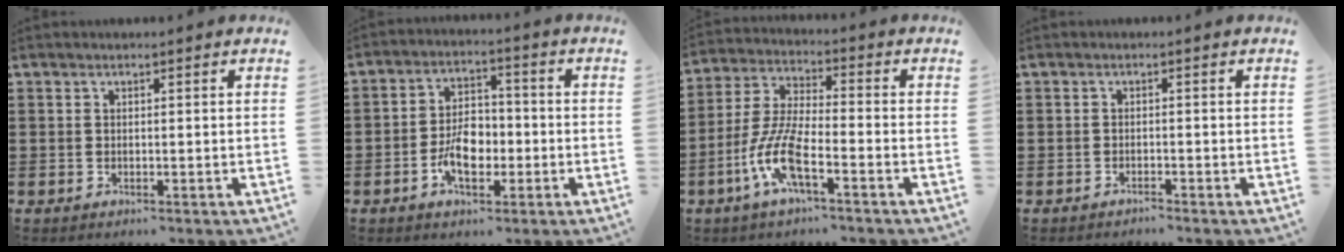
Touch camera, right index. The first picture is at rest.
{"total": 6.7, "force": [-2.0, 4.0, 5.0], "torque": [-0.091, 0.004, -0.038]}
{"total": 8.8, "force": [-4.3, 2.0, 7.5], "torque": [-0.184, -0.013, -0.087]}
{"total": 0.7, "force": [-0.7, 0.0, 0.0], "torque": [-0.002, 0.002, -0.014]}